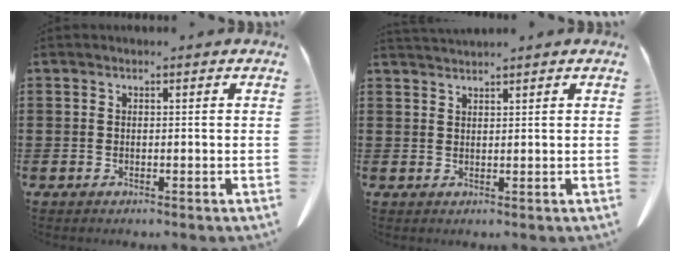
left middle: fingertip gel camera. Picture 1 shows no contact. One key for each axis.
{"total": 1.4, "fx": 1.4, "fy": -0.1, "fz": 0.1, "tx": -0.005, "ty": -0.001, "tz": 0.028}